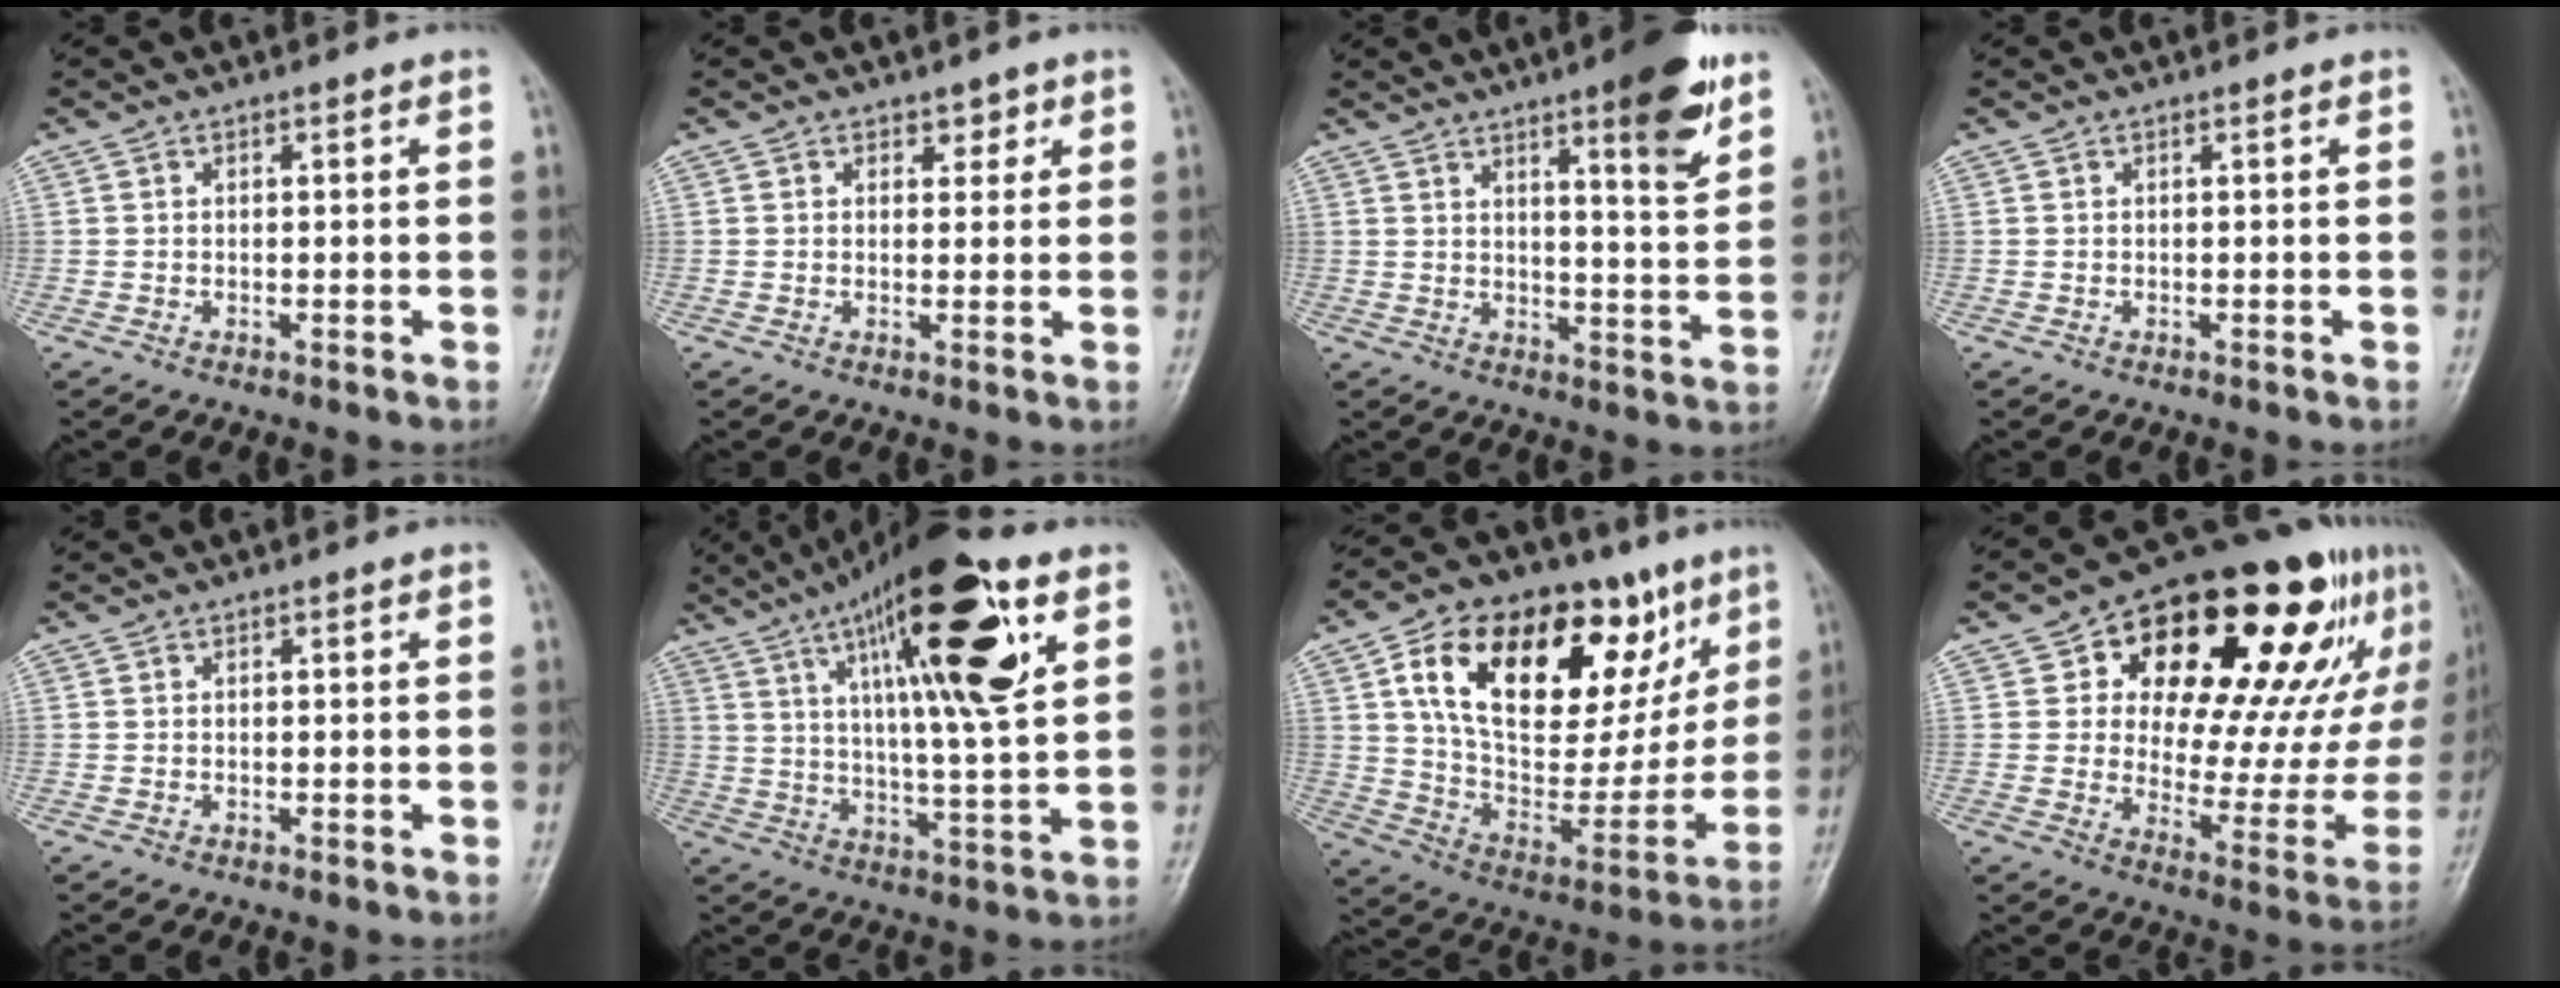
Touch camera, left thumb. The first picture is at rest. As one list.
[{"total": 2.4, "force": [1.4, 1.7, 0.9], "torque": [0.011, -0.005, 0.016]}, {"total": 11.2, "force": [6.7, 2.0, 8.7], "torque": [-0.106, -0.040, 0.091]}, {"total": 0.0}, {"total": 0.0}, {"total": 22.2, "force": [9.9, 4.7, 19.3], "torque": [-0.293, -0.021, 0.157]}, {"total": 31.2, "force": [13.4, 16.6, 22.8], "torque": [-0.321, 0.005, 0.226]}, {"total": 30.1, "force": [14.6, 15.5, 21.3], "torque": [-0.253, -0.004, 0.222]}]